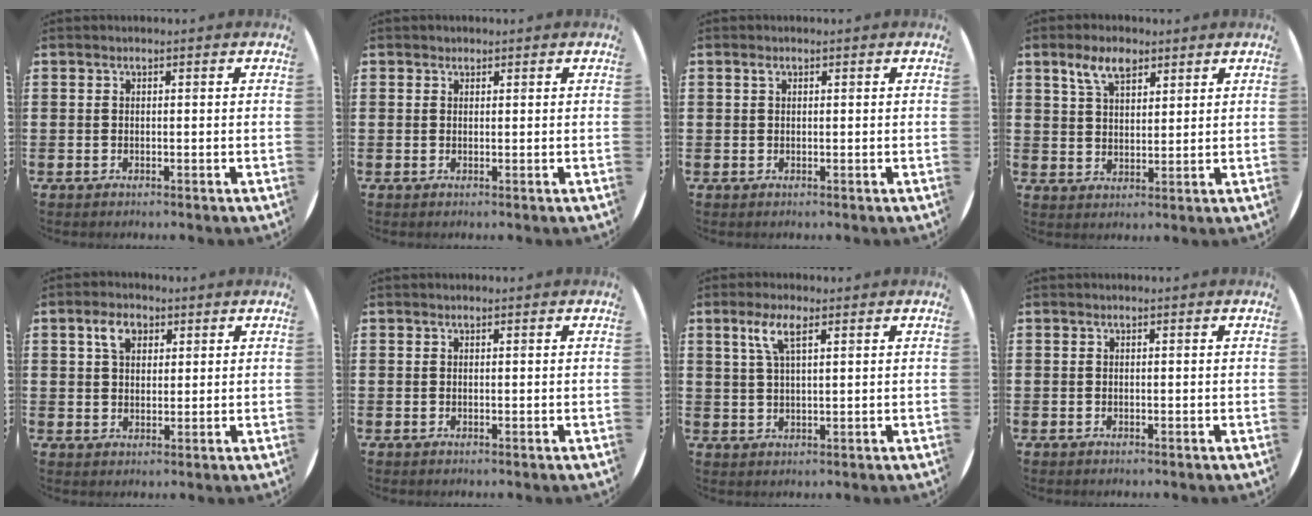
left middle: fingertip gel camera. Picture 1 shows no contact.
{"total": 0.6, "force": [0.5, 0.3, 0.0], "torque": [0.000, 0.003, 0.011]}
{"total": 0.7, "force": [0.3, 0.5, 0.3], "torque": [0.000, -0.002, 0.006]}
{"total": 5.3, "force": [3.6, 2.5, 3.0], "torque": [-0.061, 0.005, 0.065]}
{"total": 3.6, "force": [2.0, 2.3, 2.0], "torque": [-0.029, 0.002, 0.034]}
{"total": 0.0}
{"total": 4.5, "force": [2.5, 1.1, 3.6], "torque": [-0.078, 0.009, 0.041]}
{"total": 0.0}